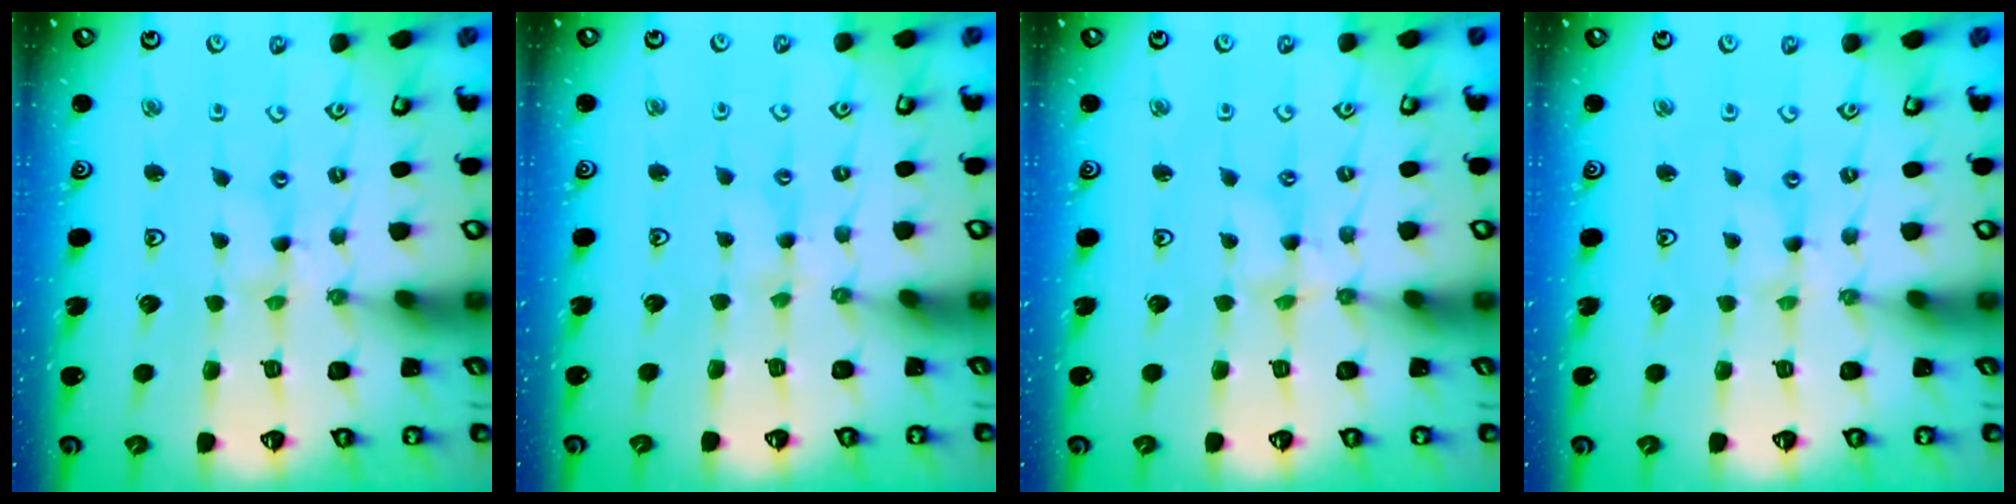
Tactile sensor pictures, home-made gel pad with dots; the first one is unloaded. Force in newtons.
{"total": 1.8, "press": 1.8, "slide": 0.4}
{"total": 1.1, "press": 1.1, "slide": 0.2}
{"total": 0.0}